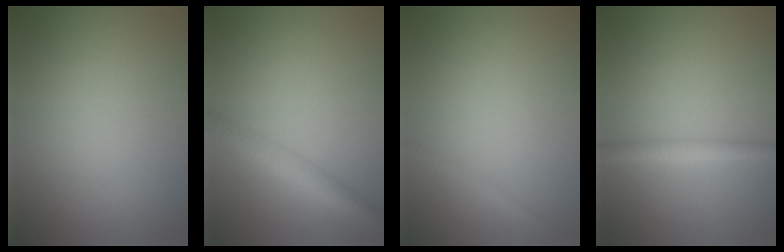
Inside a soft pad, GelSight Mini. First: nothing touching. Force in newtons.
{"total": 4.5, "press": 4.5, "slide": 0.1}
{"total": 1.1, "press": 1.1, "slide": 0.0}
{"total": 2.0, "press": 2.0, "slide": 0.1}